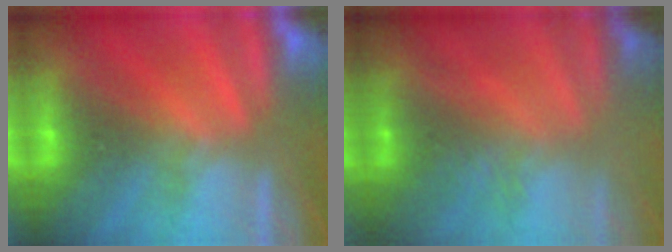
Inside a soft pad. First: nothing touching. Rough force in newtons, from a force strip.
{"total": 2.5}